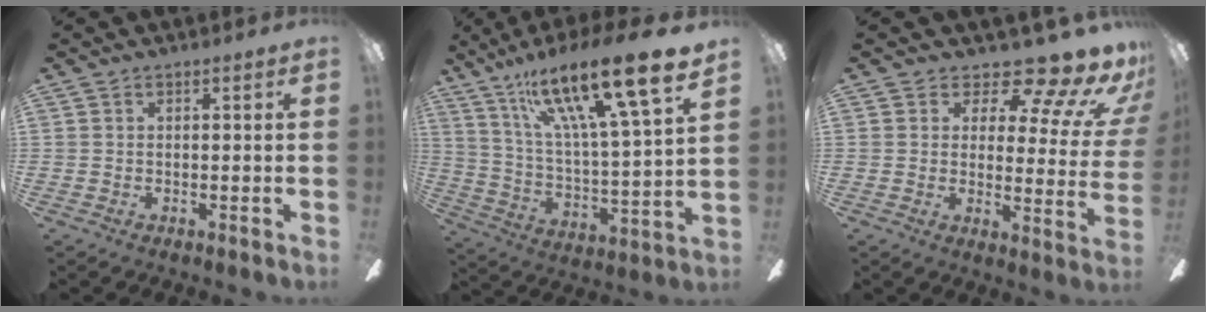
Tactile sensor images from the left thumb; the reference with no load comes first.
{"total": 23.5, "force": [16.0, 4.1, 16.7], "torque": [-0.293, -0.098, 0.254]}
{"total": 11.9, "force": [9.5, 3.8, 6.1], "torque": [-0.090, -0.078, 0.160]}